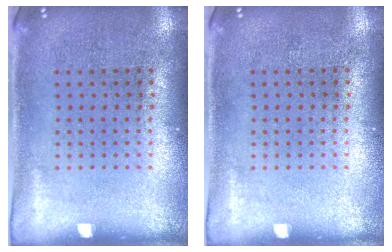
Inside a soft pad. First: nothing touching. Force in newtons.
{"total": 0.0}